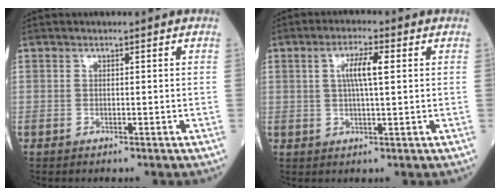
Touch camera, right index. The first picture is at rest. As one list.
[{"total": 4.9, "force": [1.2, 0.6, 4.8], "torque": [-0.092, 0.006, 0.022]}]